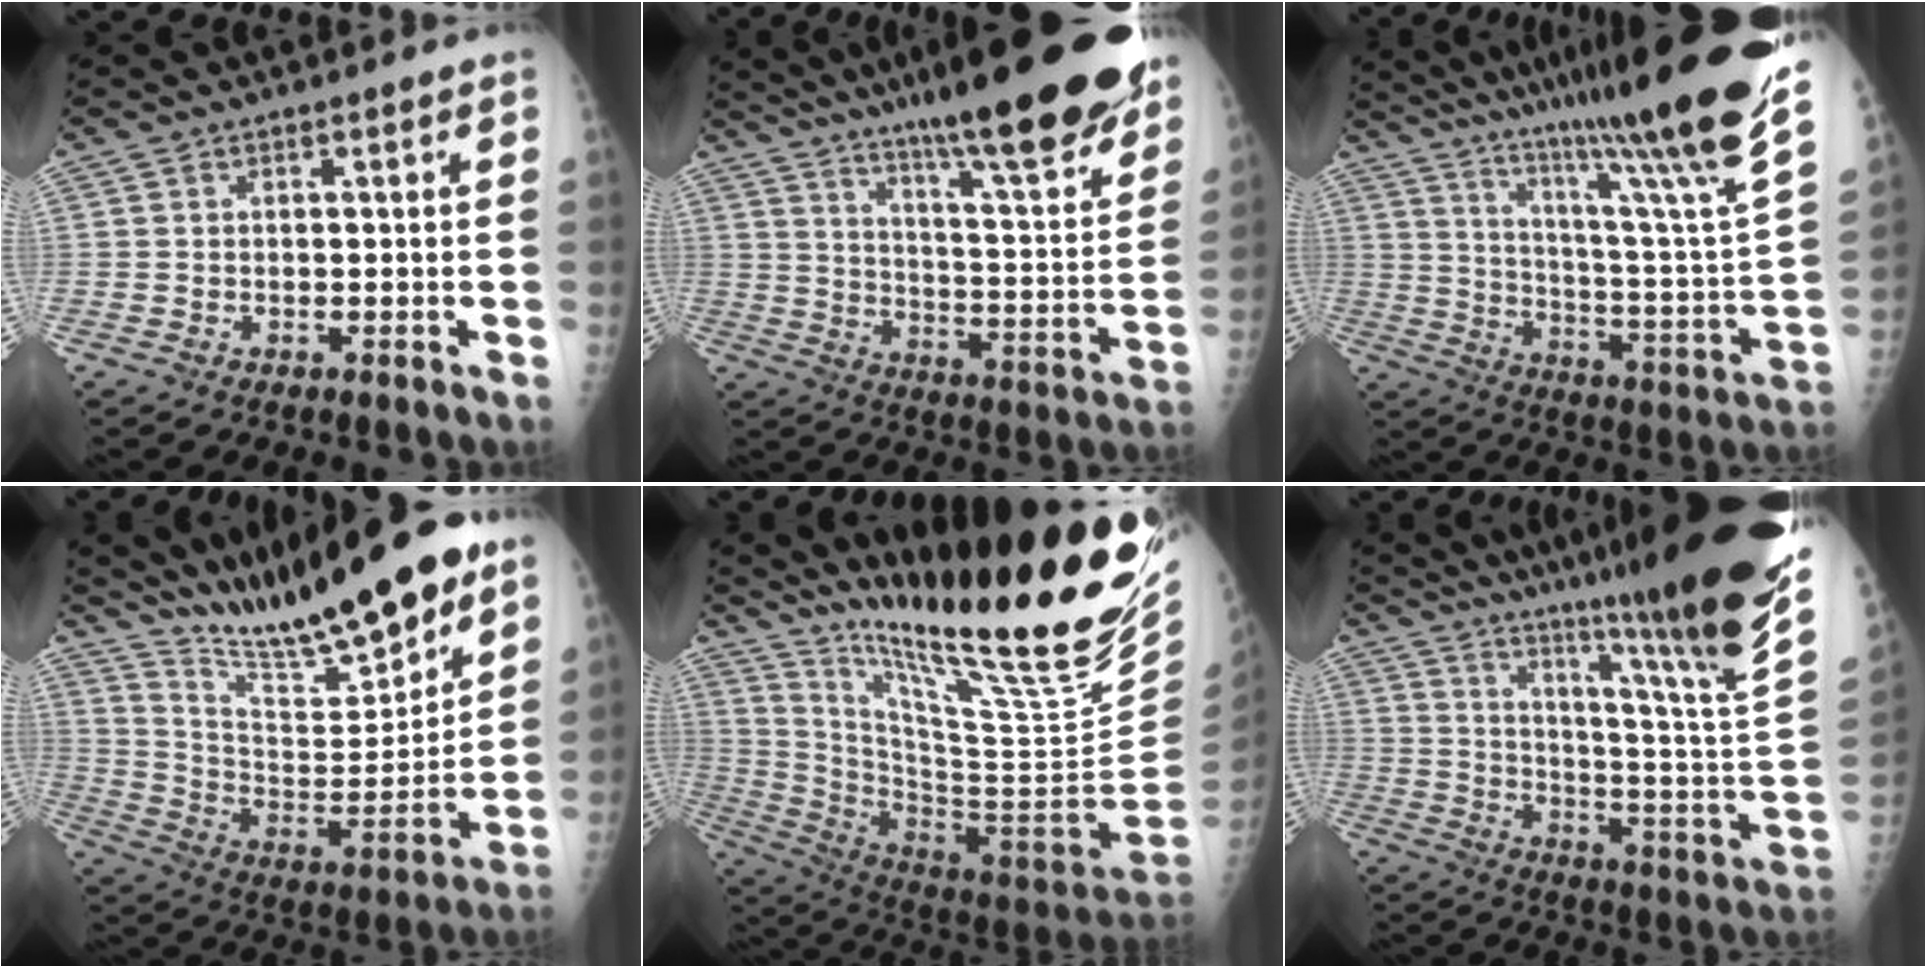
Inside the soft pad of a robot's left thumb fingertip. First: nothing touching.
{"total": 29.0, "force": [21.2, 4.4, 19.2], "torque": [-0.266, -0.088, 0.308]}
{"total": 34.1, "force": [24.0, 2.8, 24.1], "torque": [-0.326, -0.117, 0.349]}
{"total": 22.4, "force": [18.2, 3.7, 12.6], "torque": [-0.176, -0.095, 0.312]}
{"total": 33.0, "force": [22.7, 4.1, 23.6], "torque": [-0.349, -0.130, 0.363]}
{"total": 36.3, "force": [25.1, 3.7, 26.0], "torque": [-0.298, -0.125, 0.355]}